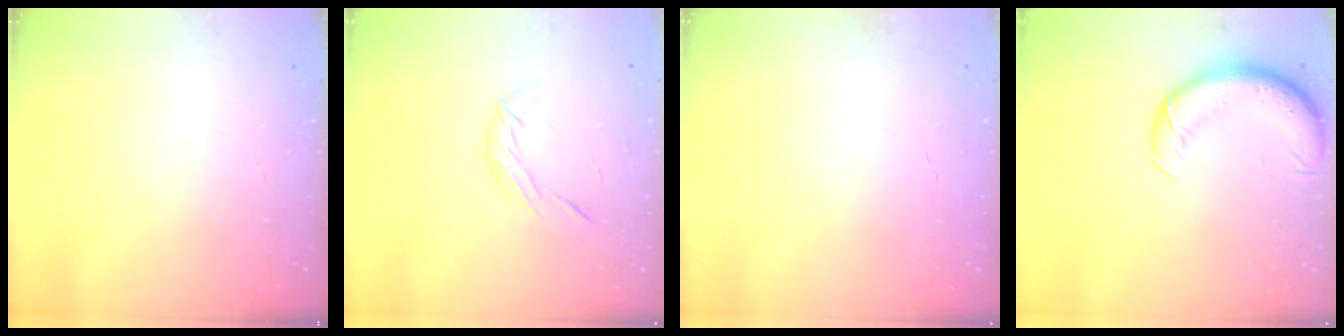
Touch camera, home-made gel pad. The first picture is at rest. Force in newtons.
{"total": 6.4, "press": 6.2, "slide": 1.4}
{"total": 0.0}
{"total": 9.9, "press": 9.6, "slide": 2.6}